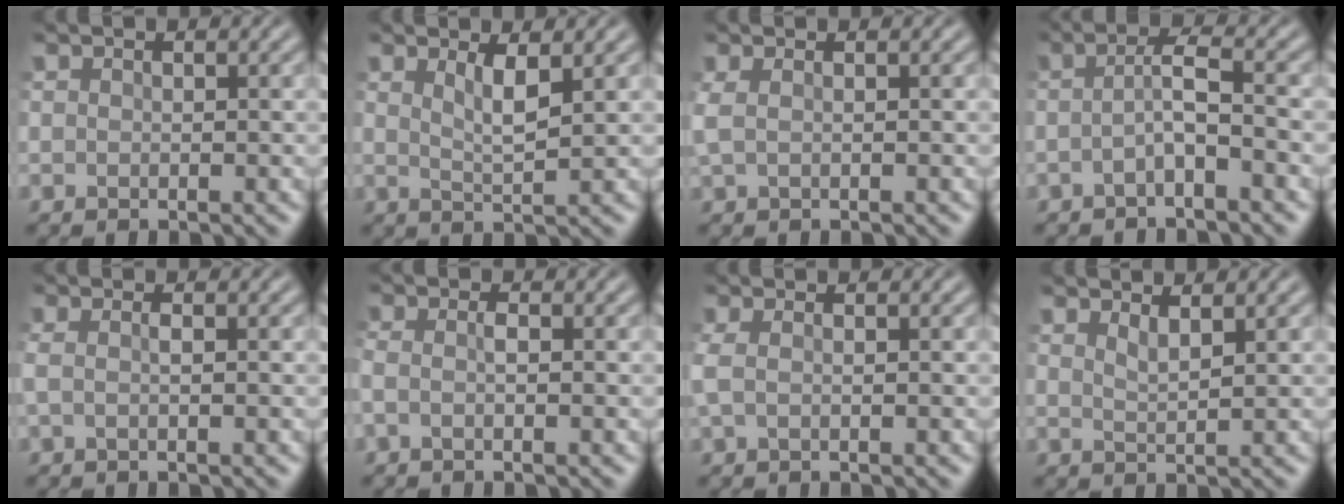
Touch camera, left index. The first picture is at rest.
{"total": 2.4, "force": [0.9, 0.6, 2.1], "torque": [-0.034, -0.008, 0.014]}
{"total": 1.4, "force": [0.3, 0.5, 1.2], "torque": [-0.026, 0.004, 0.002]}
{"total": 2.5, "force": [-1.0, 0.3, 2.3], "torque": [-0.047, 0.005, -0.027]}
{"total": 1.1, "force": [-0.2, 0.1, 1.0], "torque": [-0.026, 0.001, -0.008]}
{"total": 1.3, "force": [-0.5, 0.2, 1.2], "torque": [-0.028, -0.001, -0.015]}
{"total": 1.4, "force": [0.1, 0.5, 1.3], "torque": [-0.031, 0.006, -0.006]}
{"total": 1.5, "force": [1.1, 0.4, 1.0], "torque": [-0.015, -0.002, 0.015]}